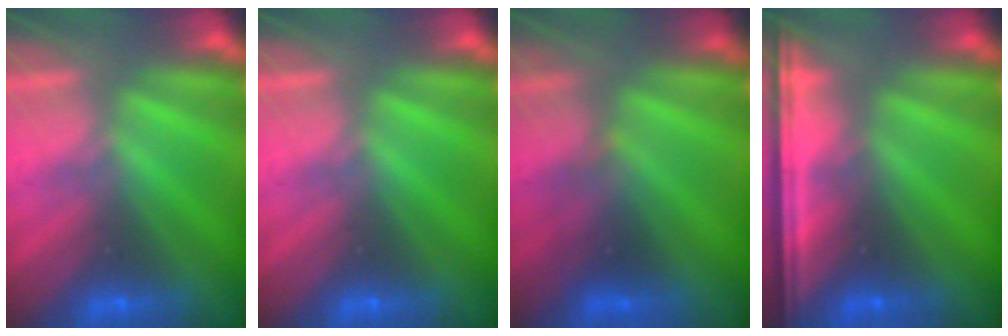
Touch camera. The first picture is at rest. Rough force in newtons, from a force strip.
{"total": 0.0}
{"total": 3.9}
{"total": 8.1}